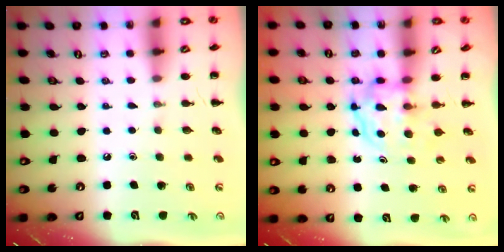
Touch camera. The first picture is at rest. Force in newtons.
{"total": 3.7, "press": 3.7, "slide": 0.2}